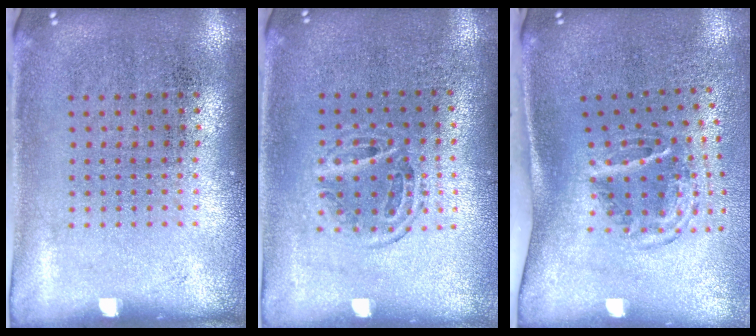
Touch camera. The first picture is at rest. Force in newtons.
{"total": 1.0, "press": 0.9, "slide": 0.4}
{"total": 1.9, "press": 1.2, "slide": 1.5}